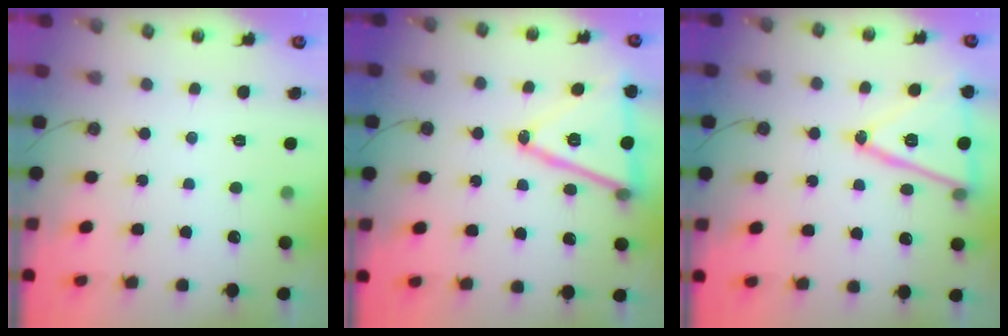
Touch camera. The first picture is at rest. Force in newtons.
{"total": 18.5, "press": 18.2, "slide": 3.4}
{"total": 17.5, "press": 17.1, "slide": 3.3}